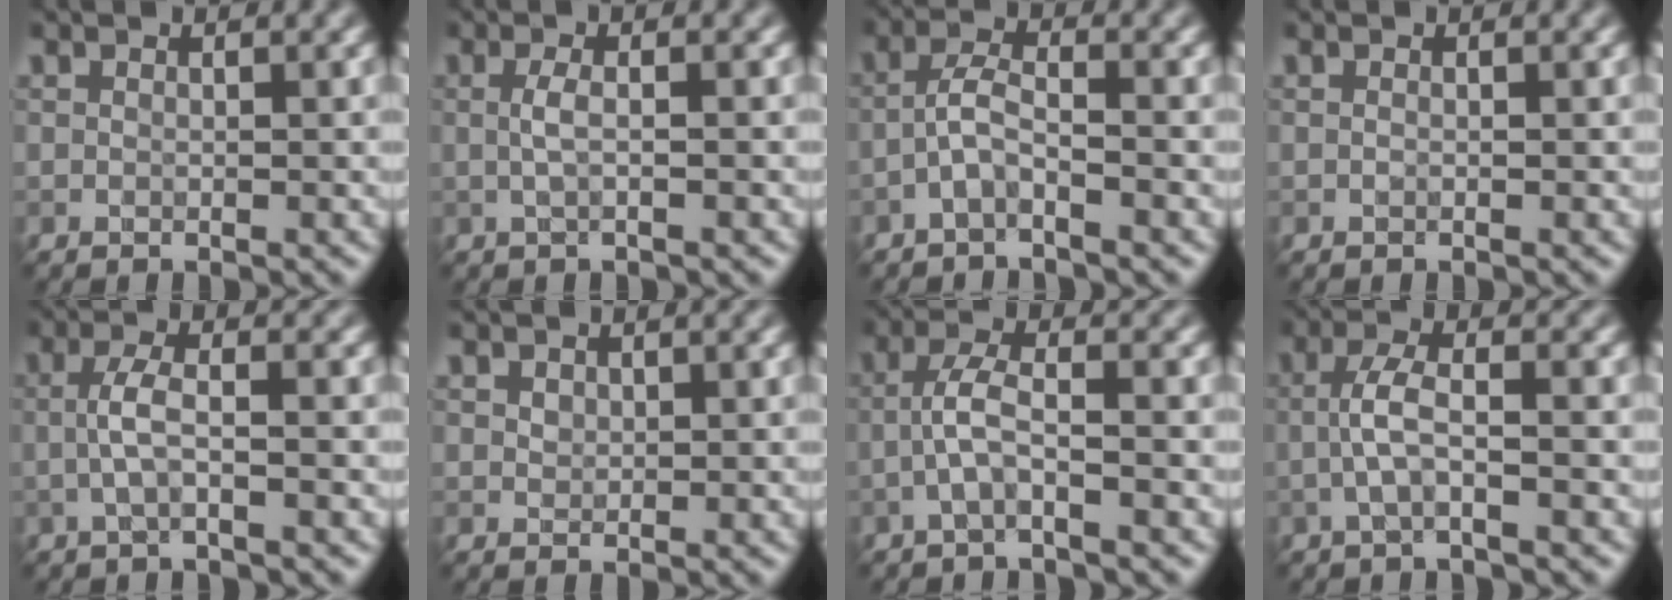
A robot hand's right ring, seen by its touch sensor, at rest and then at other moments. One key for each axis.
{"total": 1.8, "fx": 0.0, "fy": 0.4, "fz": 1.7, "tx": -0.035, "ty": 0.004, "tz": -0.003}
{"total": 2.3, "fx": -1.4, "fy": 0.5, "fz": 1.8, "tx": -0.037, "ty": 0.010, "tz": -0.034}
{"total": 0.0}
{"total": 2.5, "fx": -0.5, "fy": 0.5, "fz": 2.4, "tx": -0.050, "ty": 0.009, "tz": -0.014}
{"total": 0.9, "fx": 0.5, "fy": 0.7, "fz": 0.3, "tx": -0.004, "ty": -0.002, "tz": 0.011}
{"total": 2.9, "fx": -1.1, "fy": 0.6, "fz": 2.6, "tx": -0.056, "ty": 0.011, "tz": -0.030}
{"total": 2.9, "fx": -0.8, "fy": 0.6, "fz": 2.8, "tx": -0.056, "ty": 0.012, "tz": -0.022}